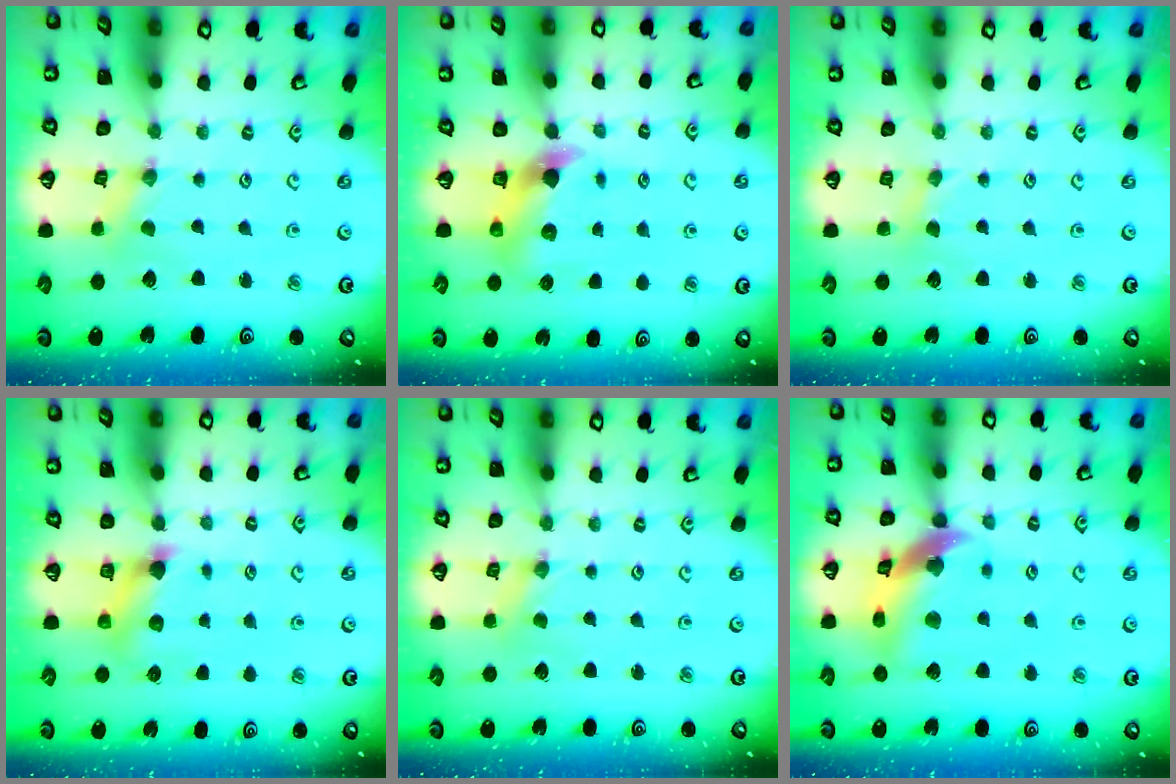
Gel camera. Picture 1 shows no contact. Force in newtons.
{"total": 6.1, "press": 6.1, "slide": 0.7}
{"total": 1.2, "press": 1.1, "slide": 0.3}
{"total": 7.1, "press": 7.0, "slide": 0.7}
{"total": 0.0}
{"total": 12.8, "press": 12.7, "slide": 1.8}